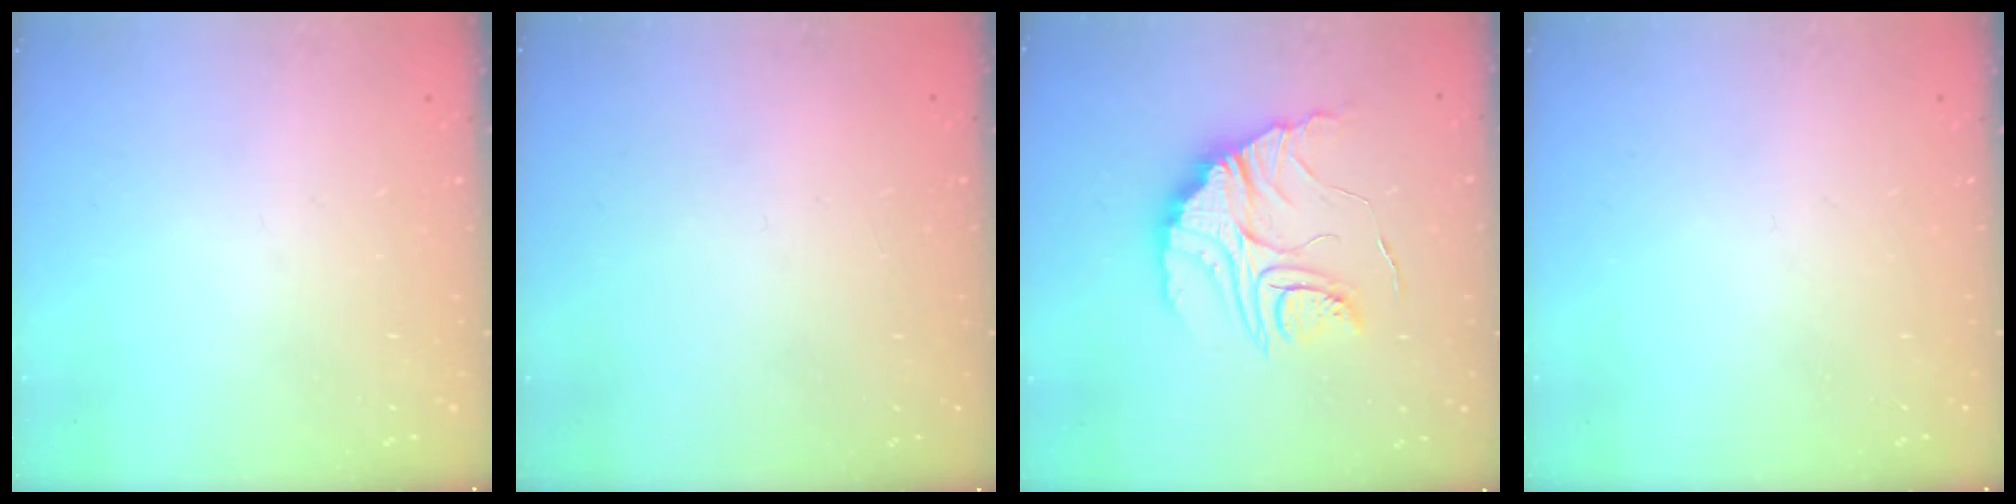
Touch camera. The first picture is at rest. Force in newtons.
{"total": 2.1, "press": 2.1, "slide": 0.1}
{"total": 16.1, "press": 16.1, "slide": 1.6}
{"total": 0.0}